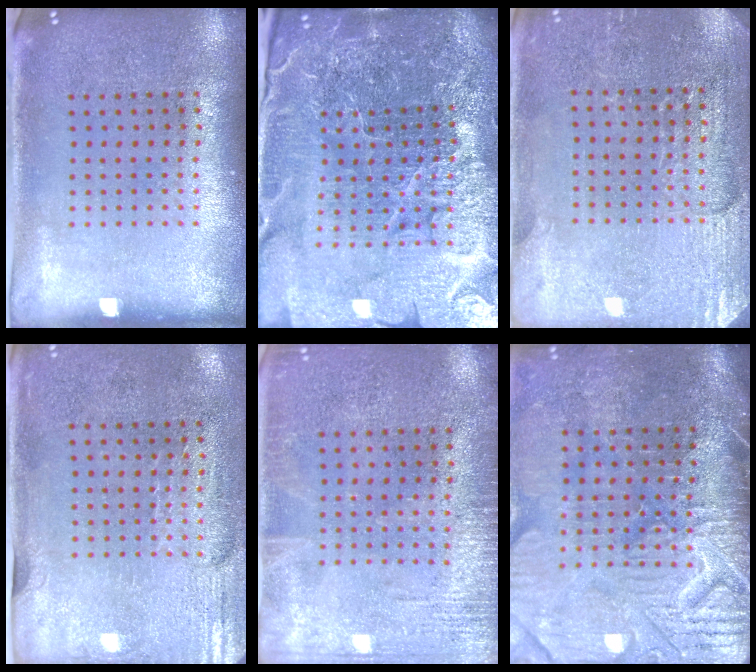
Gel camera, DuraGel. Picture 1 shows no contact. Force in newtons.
{"total": 6.5, "press": 5.7, "slide": 3.1}
{"total": 2.9, "press": 2.9, "slide": 0.2}
{"total": 2.9, "press": 2.4, "slide": 1.6}
{"total": 2.6, "press": 2.5, "slide": 0.3}
{"total": 4.6, "press": 4.0, "slide": 2.2}